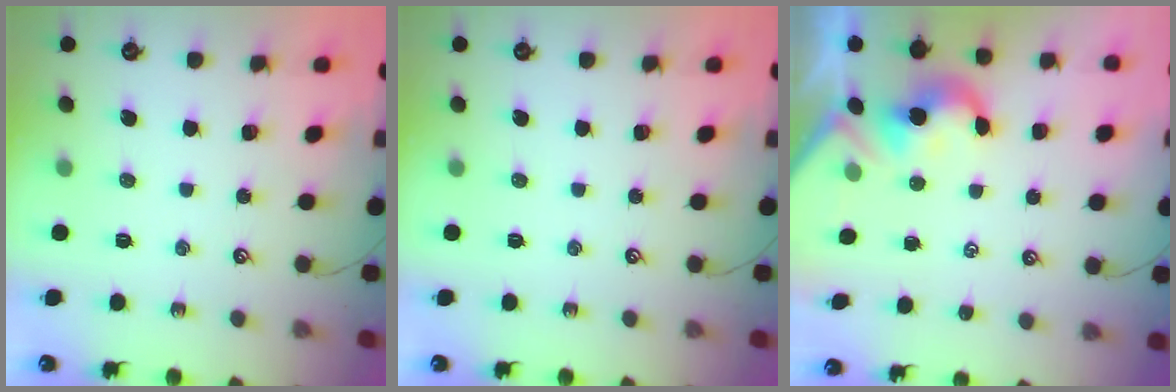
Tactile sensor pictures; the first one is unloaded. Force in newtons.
{"total": 0.0}
{"total": 2.0, "press": 1.9, "slide": 0.5}